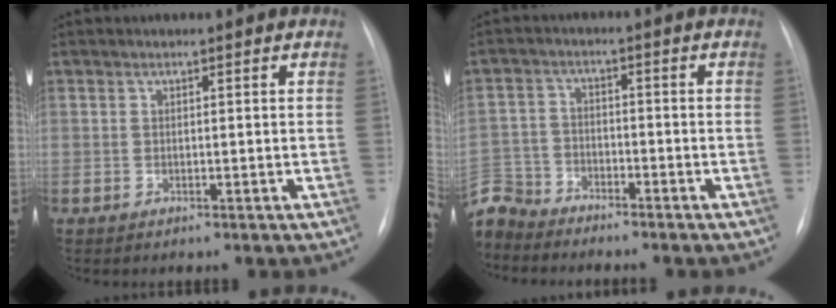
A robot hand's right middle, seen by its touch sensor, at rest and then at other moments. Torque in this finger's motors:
{"motor_torque": [0.67, -0.66, -0.07, -0.09]}